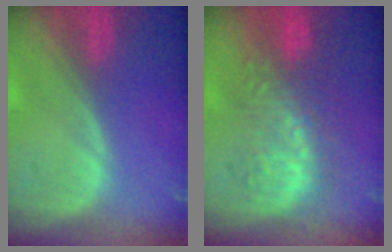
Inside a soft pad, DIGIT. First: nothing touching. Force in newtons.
{"total": 8.9, "press": 8.6, "slide": 2.0}